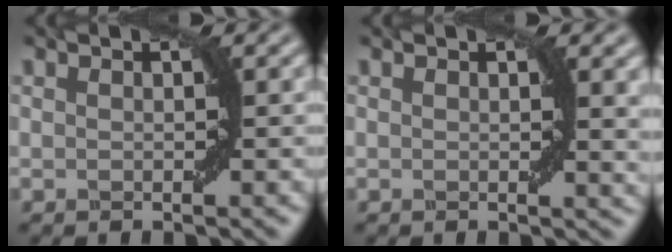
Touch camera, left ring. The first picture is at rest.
{"total": 1.8, "force": [0.7, 0.4, 1.6], "torque": [-0.015, -0.004, 0.012]}